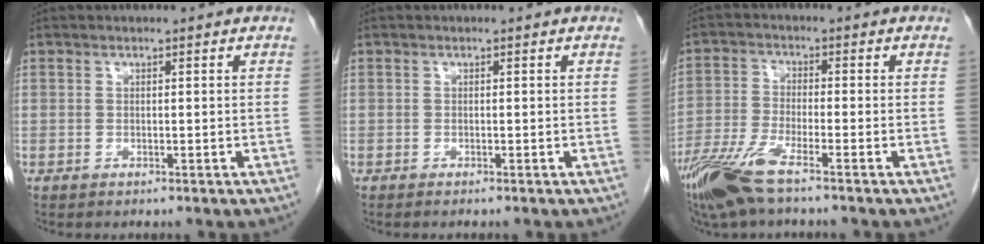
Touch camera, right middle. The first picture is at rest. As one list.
[{"total": 0.6, "force": [-0.5, 0.1, 0.4], "torque": [-0.008, -0.001, -0.005]}, {"total": 8.5, "force": [-5.9, 1.0, 6.0], "torque": [-0.131, -0.022, -0.119]}]